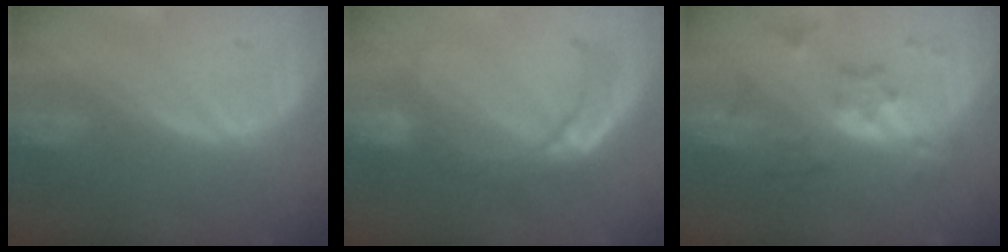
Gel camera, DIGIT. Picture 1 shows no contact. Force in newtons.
{"total": 8.0, "press": 6.8, "slide": 4.1}
{"total": 7.0, "press": 6.7, "slide": 2.2}